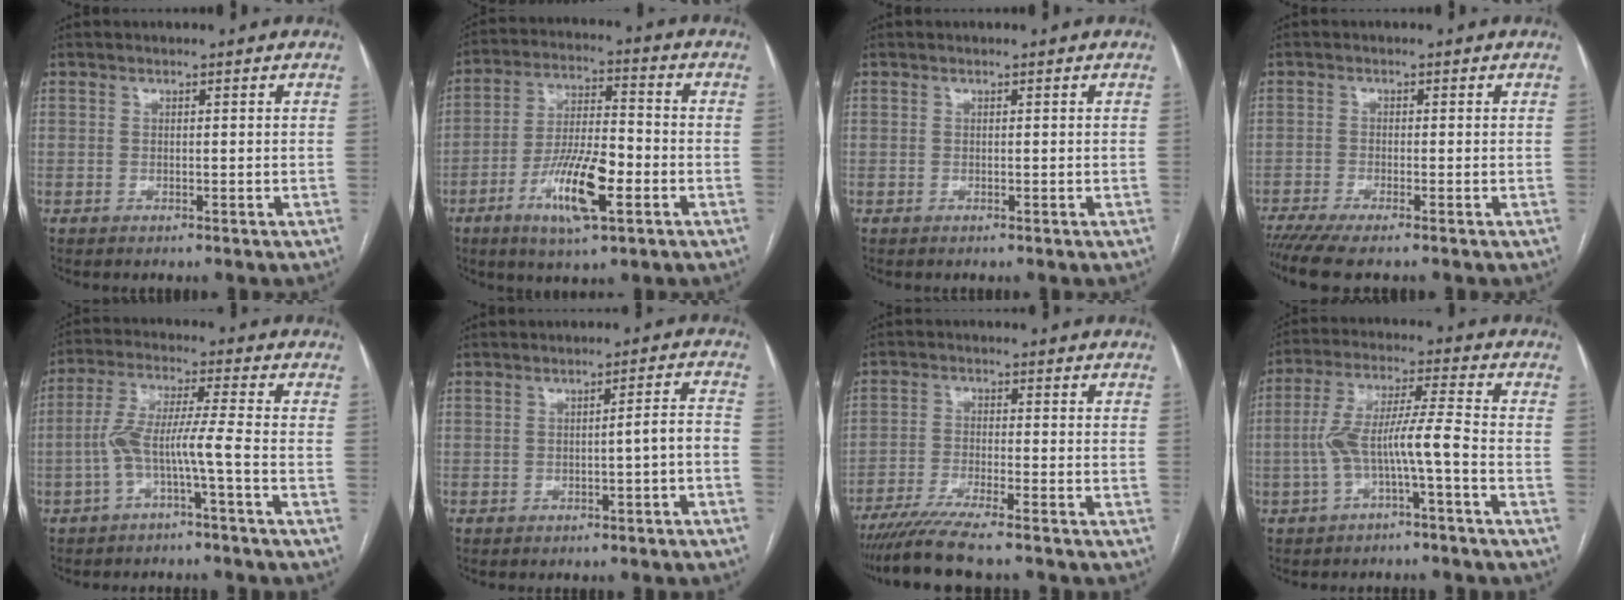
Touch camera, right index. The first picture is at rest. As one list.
[{"total": 12.3, "force": [-4.9, 2.8, 10.9], "torque": [-0.206, -0.004, -0.084]}, {"total": 0.0}, {"total": 5.6, "force": [-4.3, 0.2, 3.6], "torque": [-0.056, -0.011, -0.075]}, {"total": 6.8, "force": [-2.7, -0.6, 6.2], "torque": [-0.125, 0.026, -0.049]}, {"total": 3.2, "force": [-1.5, 0.1, 2.9], "torque": [-0.031, 0.011, -0.022]}, {"total": 9.6, "force": [-8.1, -0.1, 5.0], "torque": [-0.075, -0.026, -0.134]}, {"total": 8.3, "force": [-2.7, 0.2, 7.8], "torque": [-0.153, 0.031, -0.048]}]